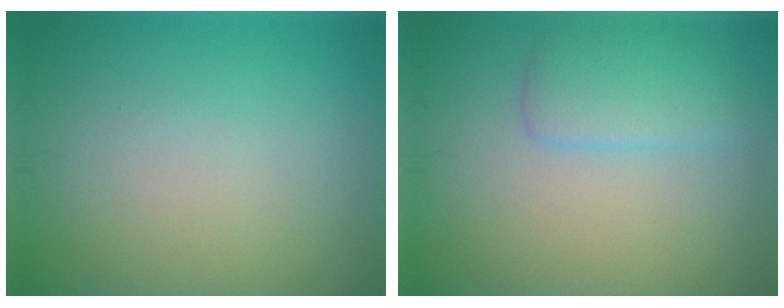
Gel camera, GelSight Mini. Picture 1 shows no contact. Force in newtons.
{"total": 2.8, "press": 2.8, "slide": 0.2}